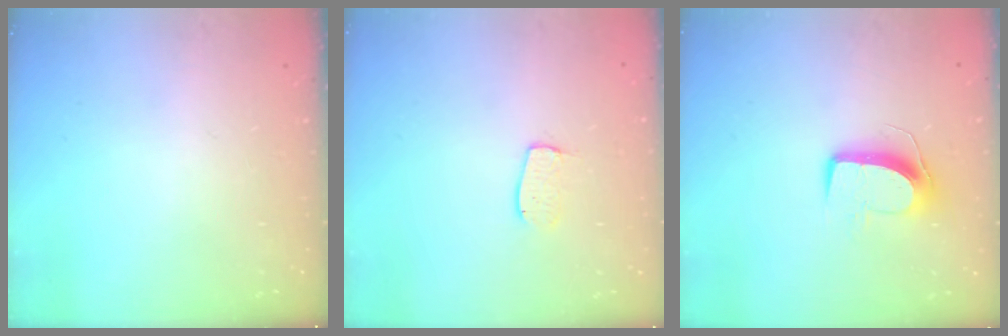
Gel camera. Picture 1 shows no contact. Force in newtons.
{"total": 6.5, "press": 6.5, "slide": 0.5}
{"total": 10.1, "press": 10.1, "slide": 0.1}